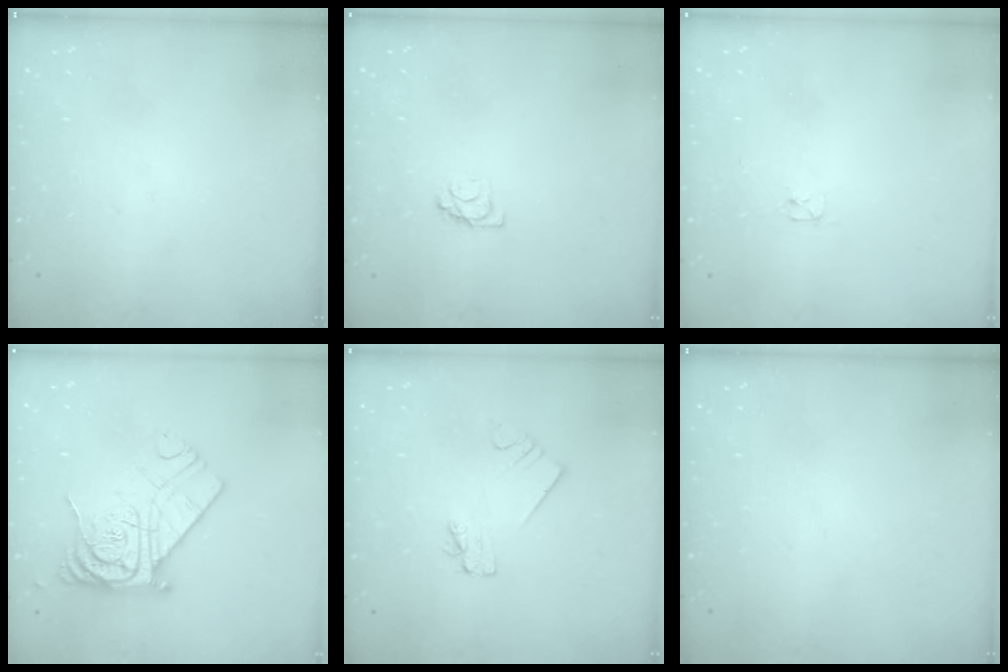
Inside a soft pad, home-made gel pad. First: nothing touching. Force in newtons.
{"total": 3.6, "press": 3.6, "slide": 0.4}
{"total": 2.4, "press": 2.3, "slide": 0.4}
{"total": 15.3, "press": 15.2, "slide": 1.5}
{"total": 2.0, "press": 2.0, "slide": 0.1}
{"total": 0.0}